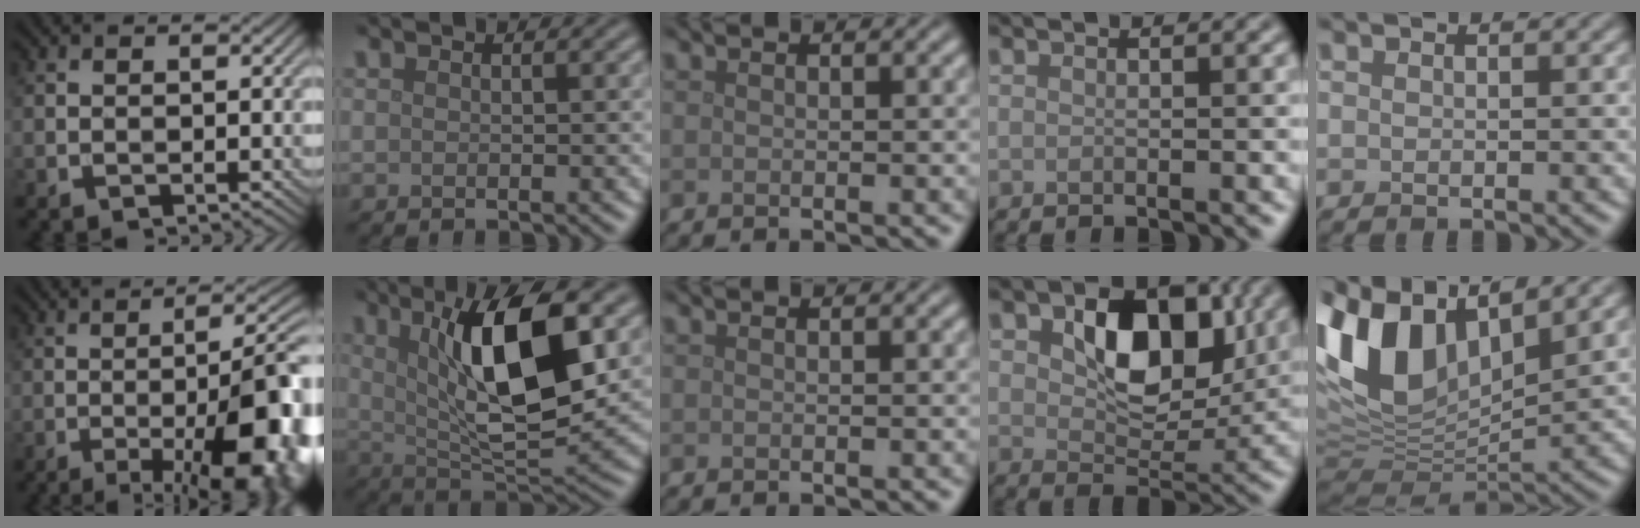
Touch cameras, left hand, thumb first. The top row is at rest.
{"thumb": {"total": 16.3, "force": [-6.3, 4.5, 14.4], "torque": [-0.165, 0.017, -0.088]}, "index": {"total": 10.6, "force": [3.0, 3.2, 9.6], "torque": [-0.150, -0.003, 0.052]}, "ring": {"total": 7.9, "force": [2.0, 5.0, 5.8], "torque": [-0.089, -0.004, 0.033]}, "little": {"total": 12.3, "force": [5.3, 6.6, 8.9], "torque": [-0.198, 0.020, 0.095]}}